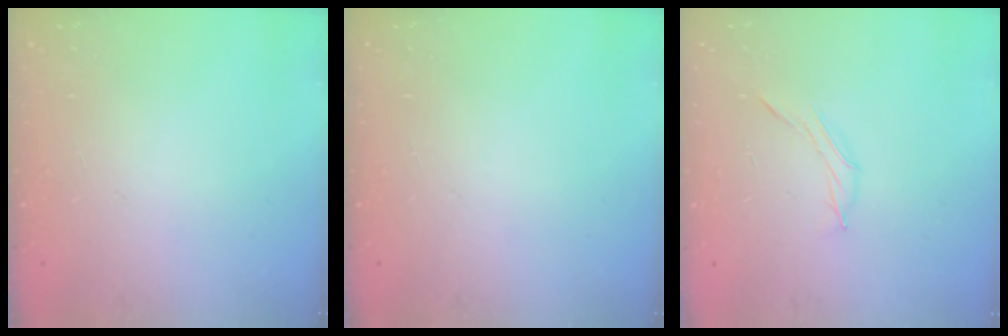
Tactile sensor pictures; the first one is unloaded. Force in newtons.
{"total": 0.0}
{"total": 4.5, "press": 4.4, "slide": 1.2}